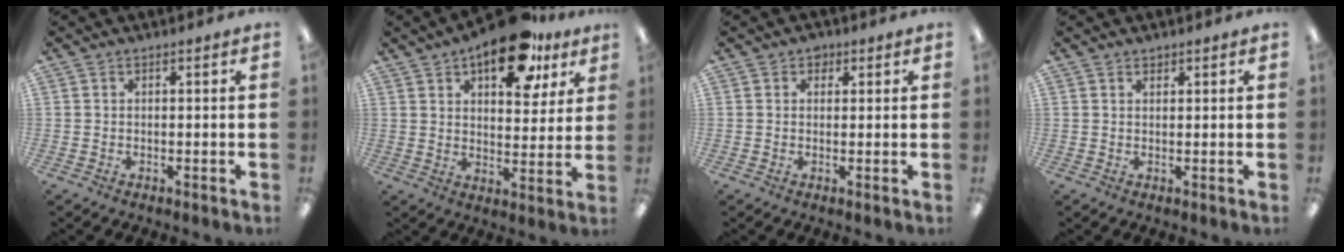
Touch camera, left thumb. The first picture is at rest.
{"total": 16.2, "force": [9.9, 7.3, 10.6], "torque": [-0.135, -0.039, 0.159]}
{"total": 2.1, "force": [1.2, 1.5, 0.8], "torque": [-0.002, -0.002, 0.017]}
{"total": 1.0, "force": [0.9, 0.5, 0.3], "torque": [0.002, -0.003, 0.015]}